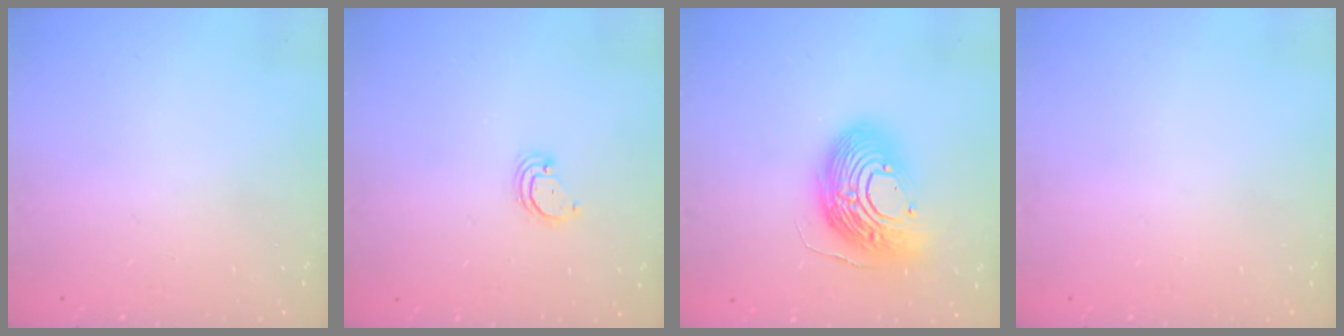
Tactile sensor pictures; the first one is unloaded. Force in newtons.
{"total": 2.6, "press": 2.6, "slide": 0.1}
{"total": 18.8, "press": 18.6, "slide": 2.8}
{"total": 0.0}